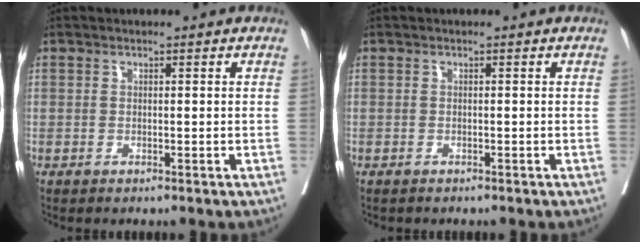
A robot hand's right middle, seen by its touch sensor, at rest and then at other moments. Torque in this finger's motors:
{"motor_torque": [0.00, -0.19, -0.10, 0.00]}